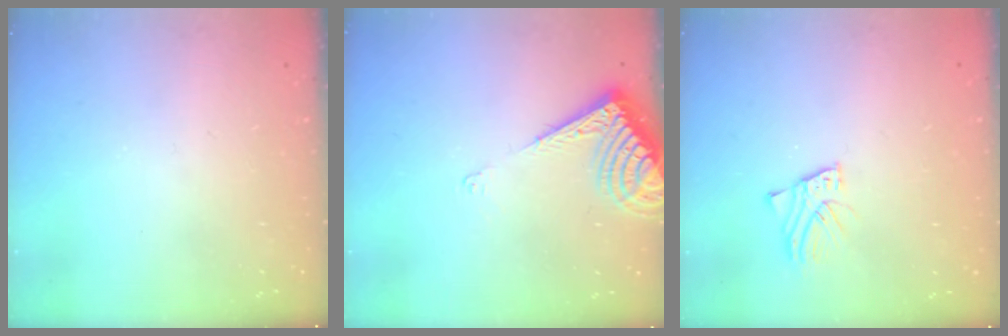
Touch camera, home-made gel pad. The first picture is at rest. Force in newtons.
{"total": 8.6, "press": 8.4, "slide": 1.7}
{"total": 2.7, "press": 2.7, "slide": 0.1}